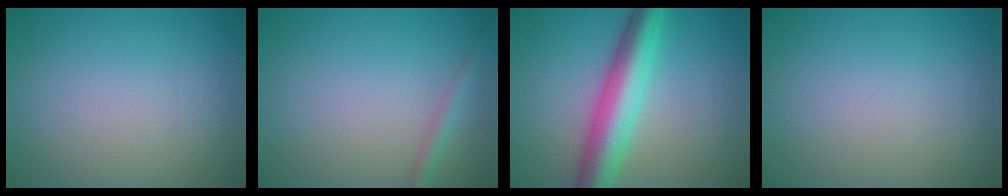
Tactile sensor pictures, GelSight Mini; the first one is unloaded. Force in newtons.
{"total": 1.3, "press": 1.3, "slide": 0.0}
{"total": 6.9, "press": 6.9, "slide": 0.3}
{"total": 0.0}